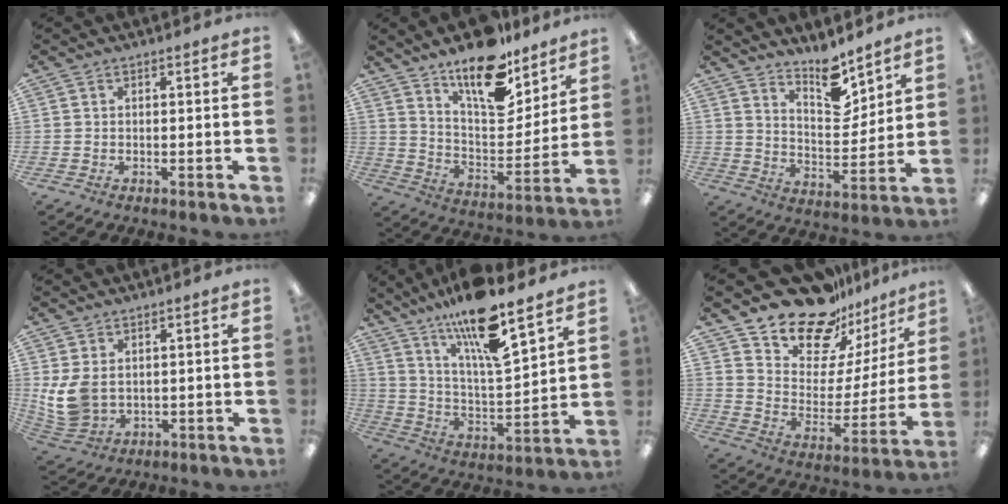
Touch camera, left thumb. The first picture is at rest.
{"total": 17.7, "force": [13.6, 7.0, 8.9], "torque": [-0.145, -0.093, 0.235]}
{"total": 11.2, "force": [9.2, 4.1, 4.9], "torque": [-0.059, -0.069, 0.162]}
{"total": 8.2, "force": [1.2, 5.9, 5.5], "torque": [-0.138, -0.003, 0.027]}
{"total": 17.0, "force": [13.4, 3.1, 10.0], "torque": [-0.182, -0.087, 0.223]}
{"total": 18.9, "force": [16.3, 8.0, 5.3], "torque": [-0.104, -0.129, 0.292]}